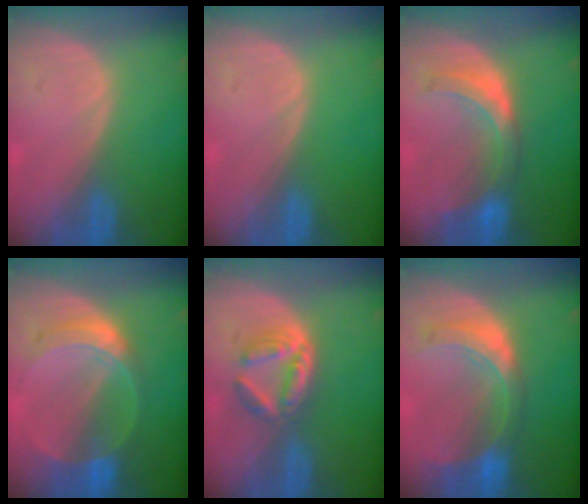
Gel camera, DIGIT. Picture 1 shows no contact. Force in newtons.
{"total": 0.0}
{"total": 6.6, "press": 6.6, "slide": 0.6}
{"total": 7.2, "press": 6.5, "slide": 3.2}
{"total": 6.2, "press": 5.4, "slide": 3.0}
{"total": 8.2, "press": 7.3, "slide": 3.8}